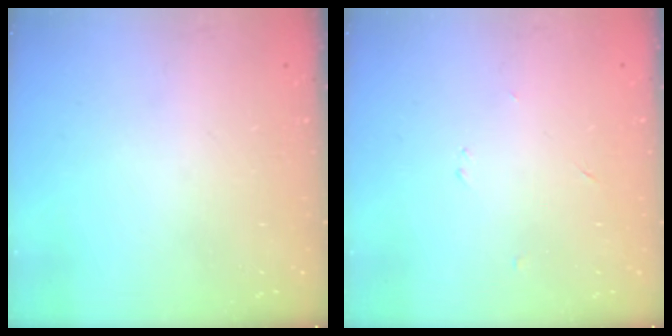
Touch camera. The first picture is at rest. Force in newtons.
{"total": 2.2, "press": 2.2, "slide": 0.2}